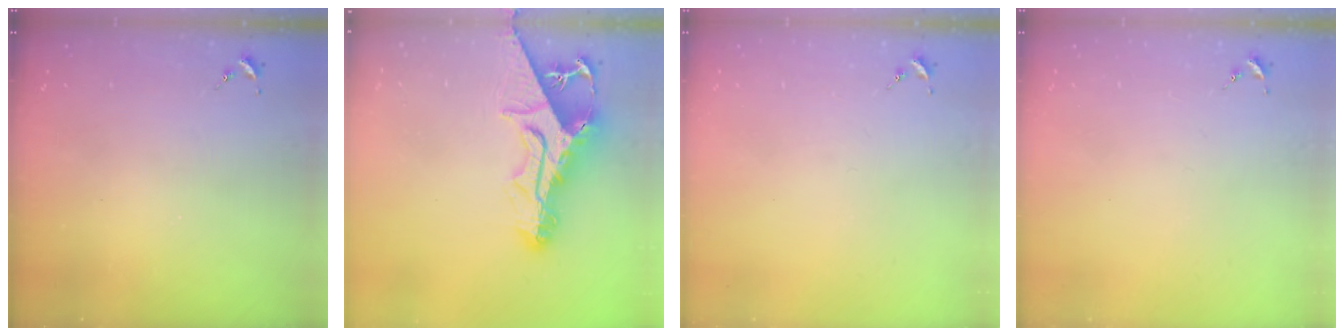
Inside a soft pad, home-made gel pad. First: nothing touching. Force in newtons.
{"total": 17.6, "press": 17.5, "slide": 1.7}
{"total": 0.0}
{"total": 0.0}